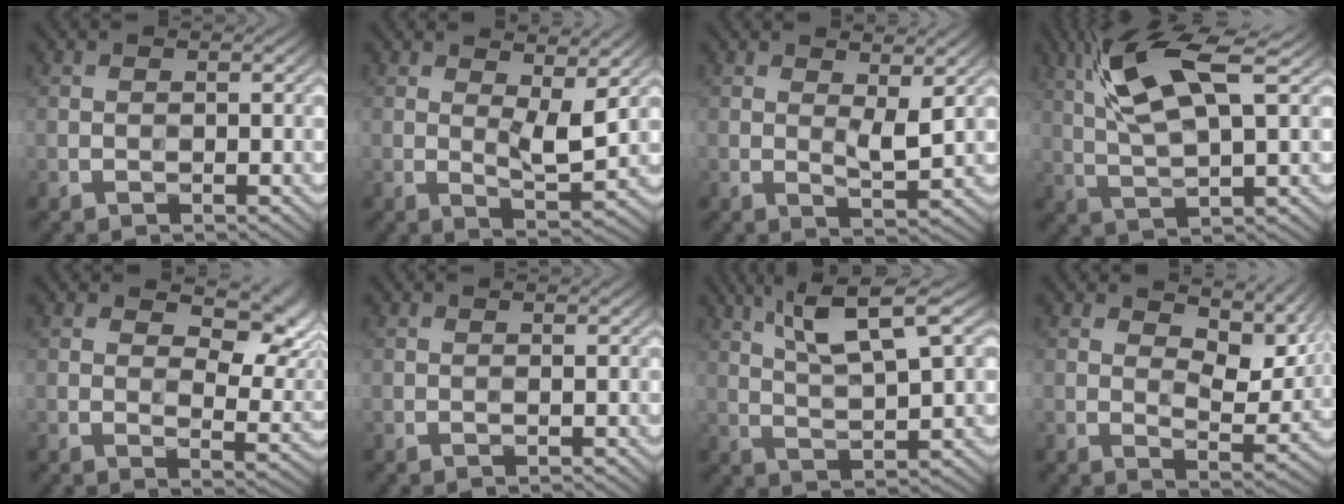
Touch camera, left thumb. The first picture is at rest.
{"total": 5.4, "force": [2.3, 1.7, 4.6], "torque": [-0.080, -0.005, 0.039]}
{"total": 3.3, "force": [1.3, 1.0, 2.8], "torque": [-0.056, -0.006, 0.024]}
{"total": 10.9, "force": [5.0, 2.9, 9.3], "torque": [-0.200, 0.008, 0.096]}
{"total": 9.6, "force": [4.5, 5.0, 6.8], "torque": [-0.099, -0.007, 0.070]}
{"total": 0.0}
{"total": 8.7, "force": [4.4, 1.8, 7.3], "torque": [-0.138, 0.014, 0.081]}
{"total": 10.0, "force": [5.7, 4.4, 7.0], "torque": [-0.121, -0.001, 0.088]}